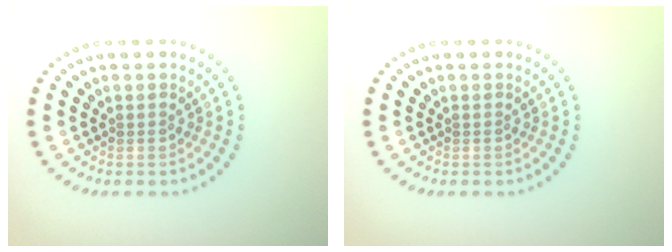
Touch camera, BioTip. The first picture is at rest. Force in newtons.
{"total": 0.0}